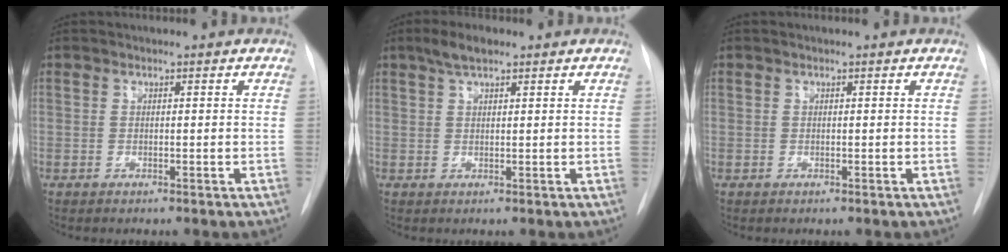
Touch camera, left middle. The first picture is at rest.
{"total": 3.4, "force": [2.3, 1.0, 2.3], "torque": [-0.047, 0.011, 0.043]}
{"total": 0.0}